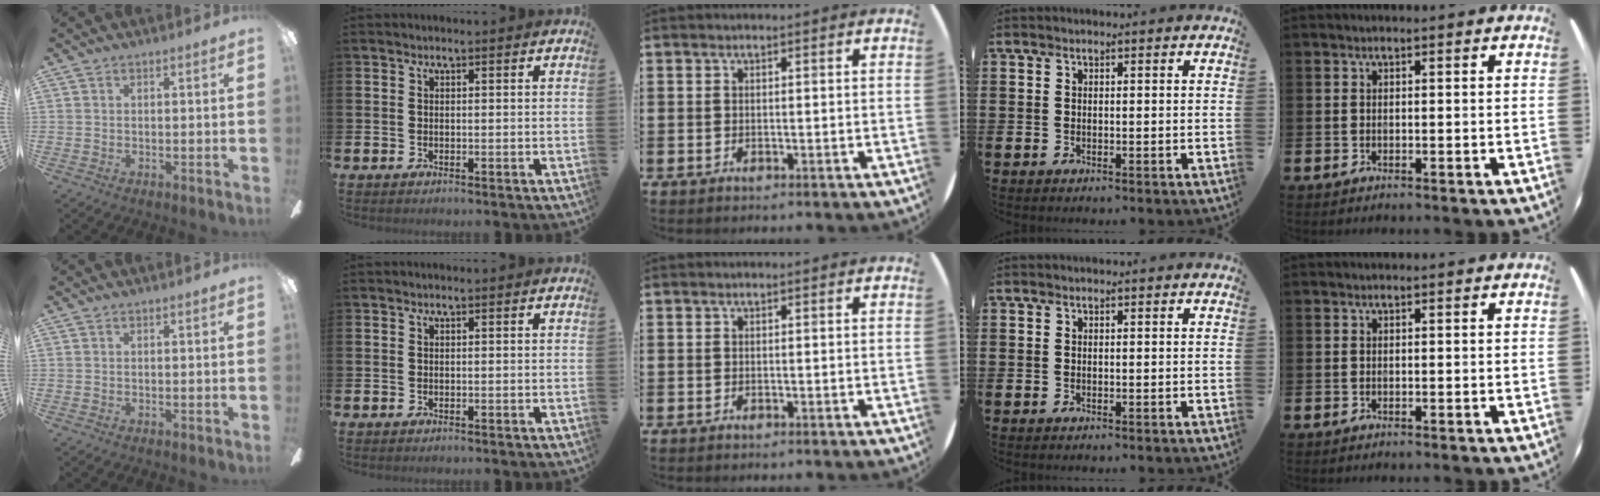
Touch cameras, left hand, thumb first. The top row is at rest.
{}